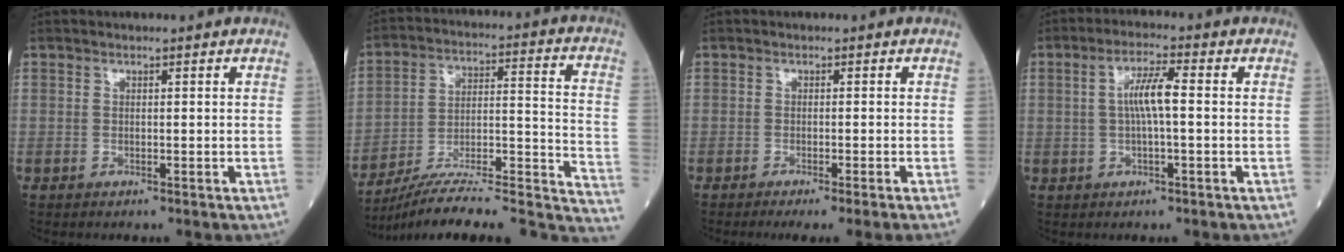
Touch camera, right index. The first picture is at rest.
{"total": 24.1, "force": [-21.2, 2.7, 11.2], "torque": [-0.098, 0.028, -0.309]}
{"total": 5.3, "force": [-4.2, -1.2, 3.0], "torque": [-0.015, -0.010, -0.060]}
{"total": 5.2, "force": [0.3, 0.6, 5.2], "torque": [-0.101, 0.011, 0.003]}